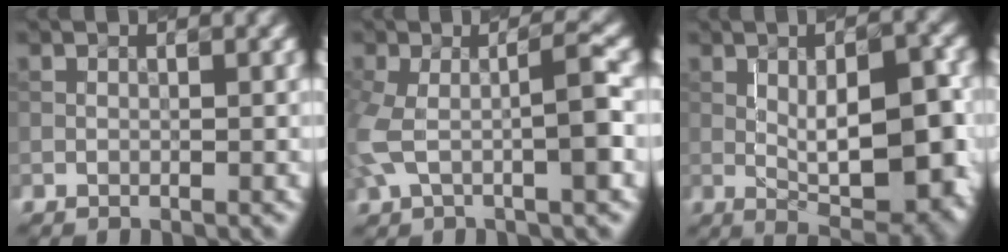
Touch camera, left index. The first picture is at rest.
{"total": 5.3, "force": [-0.4, 1.5, 5.1], "torque": [-0.107, 0.005, -0.014]}
{"total": 9.1, "force": [-0.1, 3.2, 8.6], "torque": [-0.122, 0.003, -0.001]}